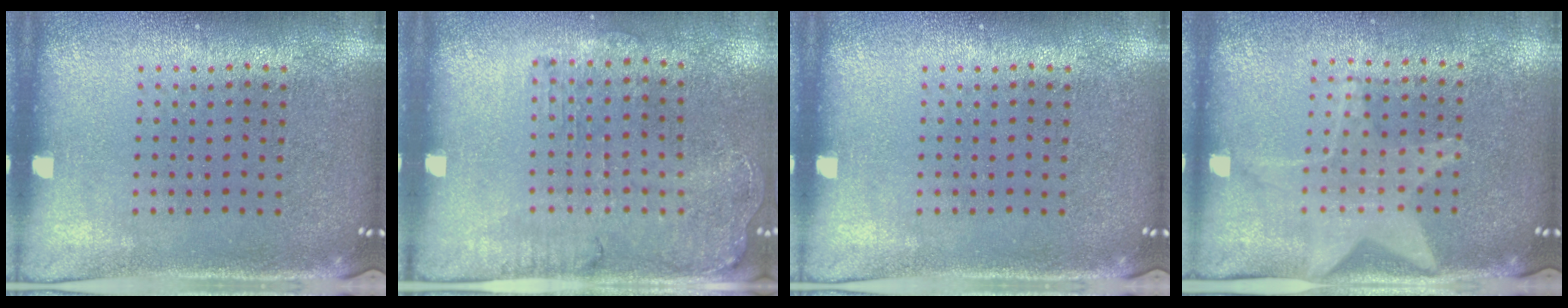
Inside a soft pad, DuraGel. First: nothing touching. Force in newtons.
{"total": 1.3, "press": 1.2, "slide": 0.6}
{"total": 0.0}
{"total": 1.6, "press": 1.5, "slide": 0.6}